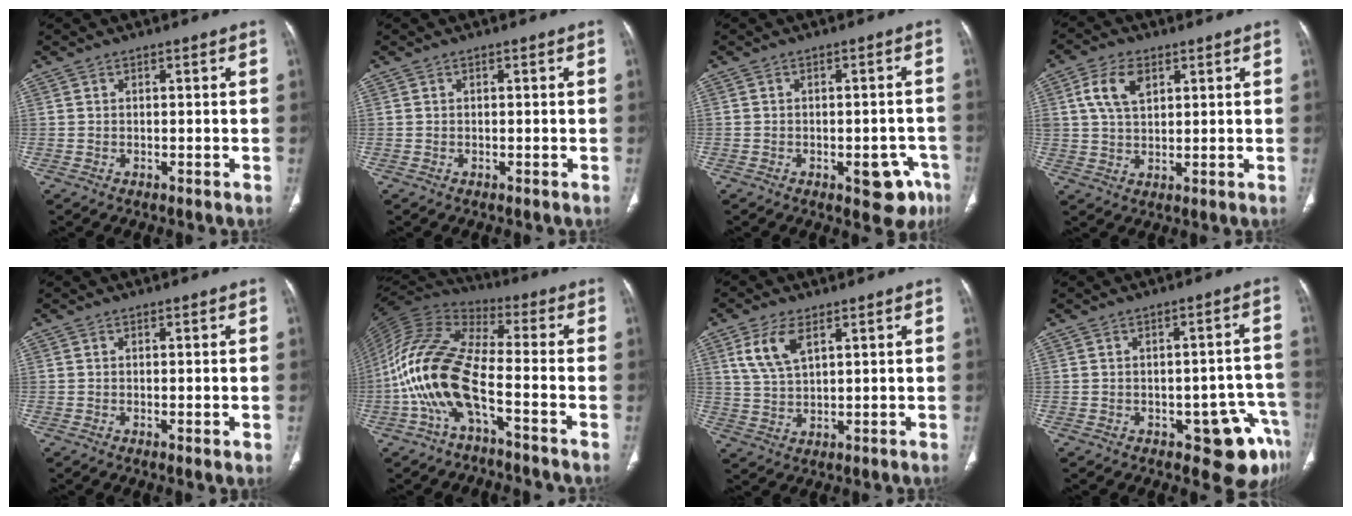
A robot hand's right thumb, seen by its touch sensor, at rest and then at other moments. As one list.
[{"total": 0.0}, {"total": 7.5, "force": [-3.6, 3.9, 5.2], "torque": [-0.027, 0.021, -0.039]}, {"total": 7.3, "force": [2.8, 4.4, 5.1], "torque": [-0.094, -0.005, 0.054]}, {"total": 1.2, "force": [-0.1, 0.3, 1.2], "torque": [-0.026, -0.008, -0.001]}, {"total": 16.3, "force": [-5.4, 5.8, 14.3], "torque": [-0.305, 0.058, -0.114]}, {"total": 7.2, "force": [3.4, 3.4, 5.4], "torque": [-0.110, -0.010, 0.072]}, {"total": 9.0, "force": [-4.5, 4.2, 6.5], "torque": [-0.035, 0.028, -0.051]}]